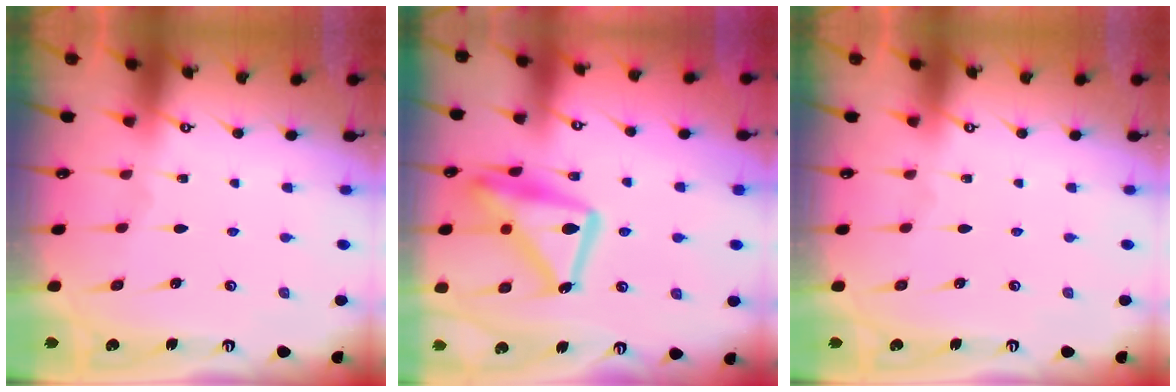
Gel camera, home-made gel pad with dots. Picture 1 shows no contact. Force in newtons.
{"total": 19.6, "press": 19.6, "slide": 1.5}
{"total": 0.0}